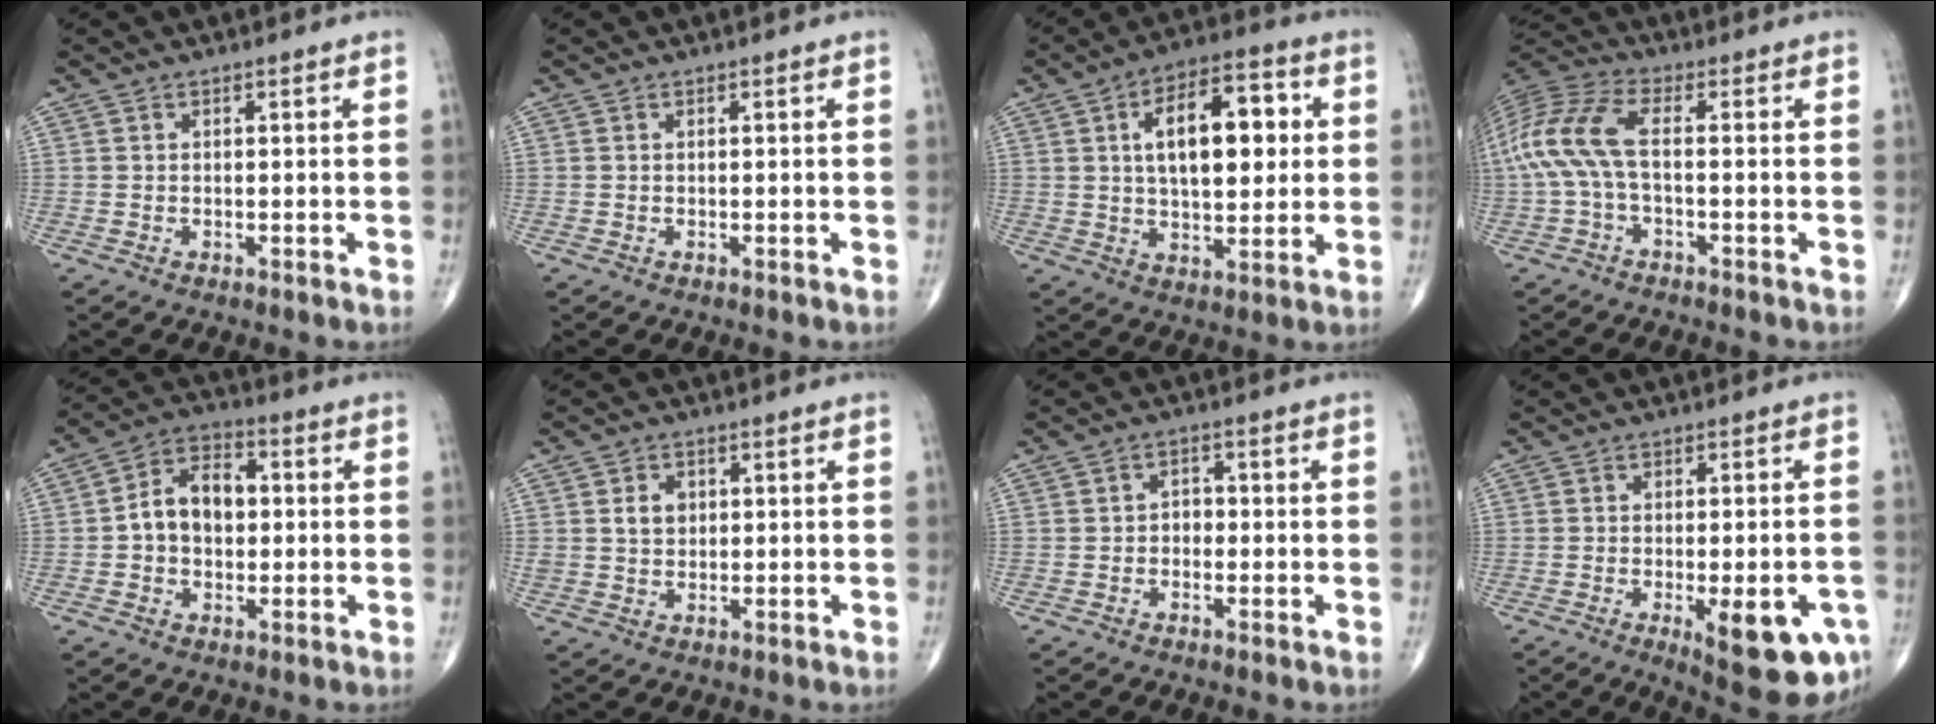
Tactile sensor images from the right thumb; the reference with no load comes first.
{"total": 0.0}
{"total": 15.6, "force": [3.1, 7.9, 13.2], "torque": [-0.178, 0.011, 0.048]}
{"total": 10.8, "force": [-0.8, 4.1, 9.9], "torque": [-0.239, 0.034, -0.024]}
{"total": 10.1, "force": [0.2, 7.1, 7.2], "torque": [-0.100, 0.027, -0.004]}
{"total": 3.8, "force": [1.0, 3.0, 2.1], "torque": [-0.020, -0.003, 0.018]}
{"total": 2.5, "force": [-0.4, 2.0, 1.5], "torque": [-0.007, 0.012, -0.013]}
{"total": 13.1, "force": [-5.0, 4.3, 11.3], "torque": [-0.120, 0.002, -0.052]}